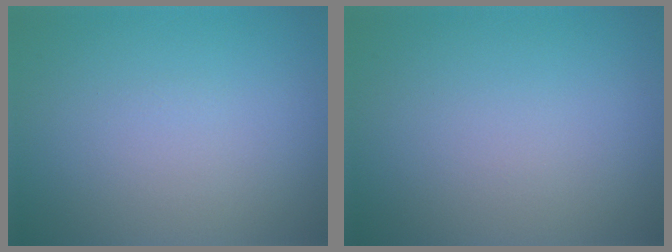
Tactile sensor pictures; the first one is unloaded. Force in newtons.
{"total": 0.0}